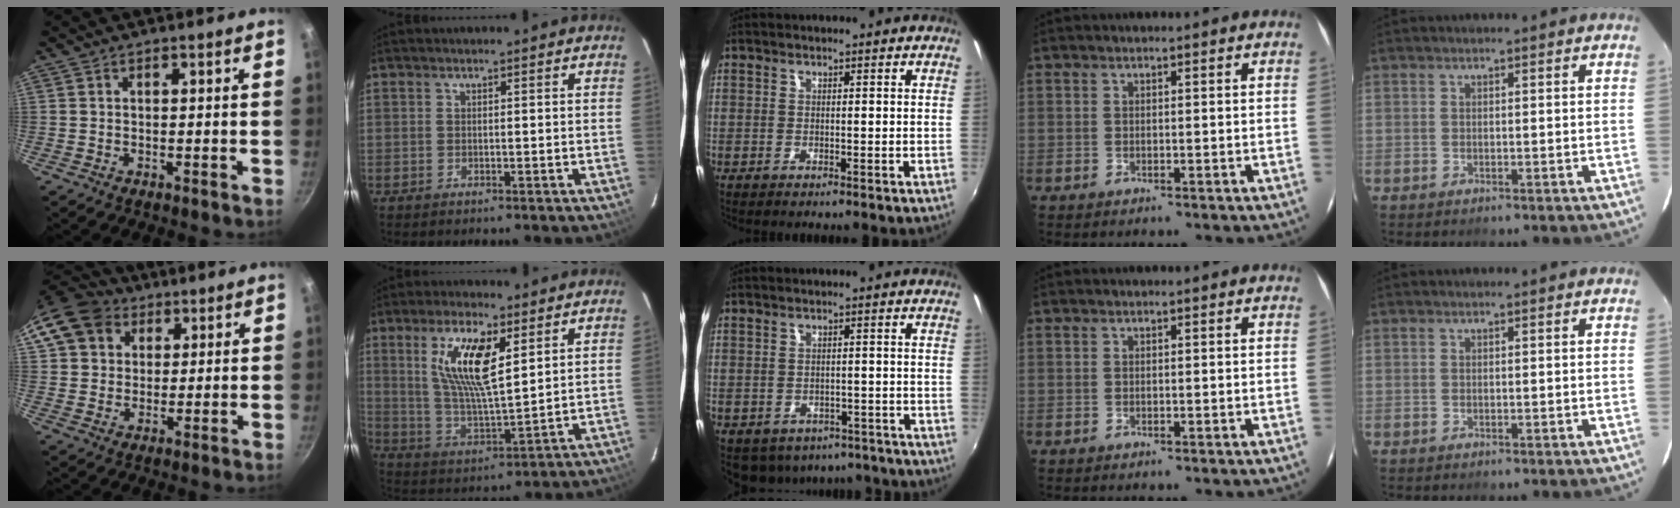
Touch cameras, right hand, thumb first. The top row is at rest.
{"thumb": {"total": 12.3, "force": [5.1, 10.1, 5.0], "torque": [-0.082, 0.016, 0.082]}, "index": {"total": 12.8, "force": [5.1, 3.9, 11.0], "torque": [-0.209, 0.003, 0.103]}, "middle": {"total": 11.2, "force": [-7.6, 7.1, 4.1], "torque": [-0.087, -0.003, -0.085]}}